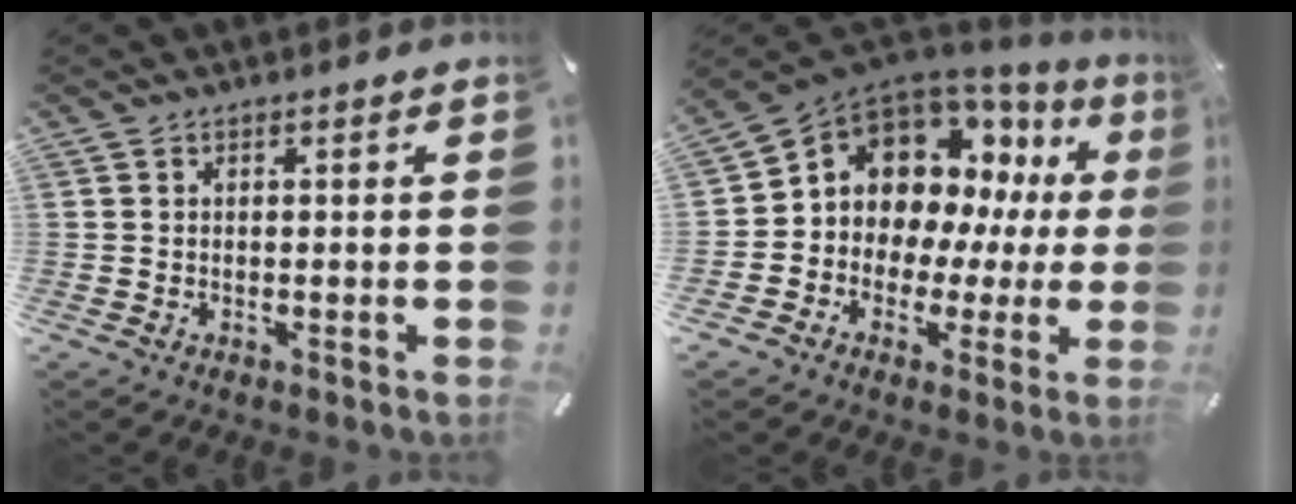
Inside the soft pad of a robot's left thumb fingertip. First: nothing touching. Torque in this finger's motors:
{"motor_torque": [0.77, 1.59, 1.22, 0.76, 0.13]}